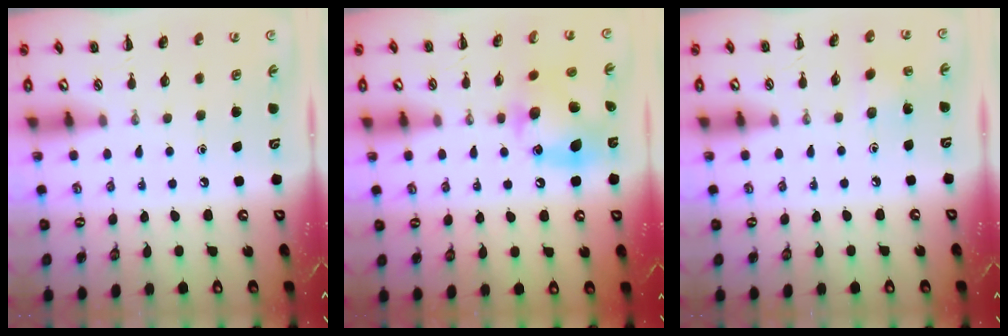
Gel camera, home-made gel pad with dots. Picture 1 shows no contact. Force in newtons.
{"total": 13.4, "press": 13.3, "slide": 1.8}
{"total": 2.5, "press": 2.4, "slide": 0.8}